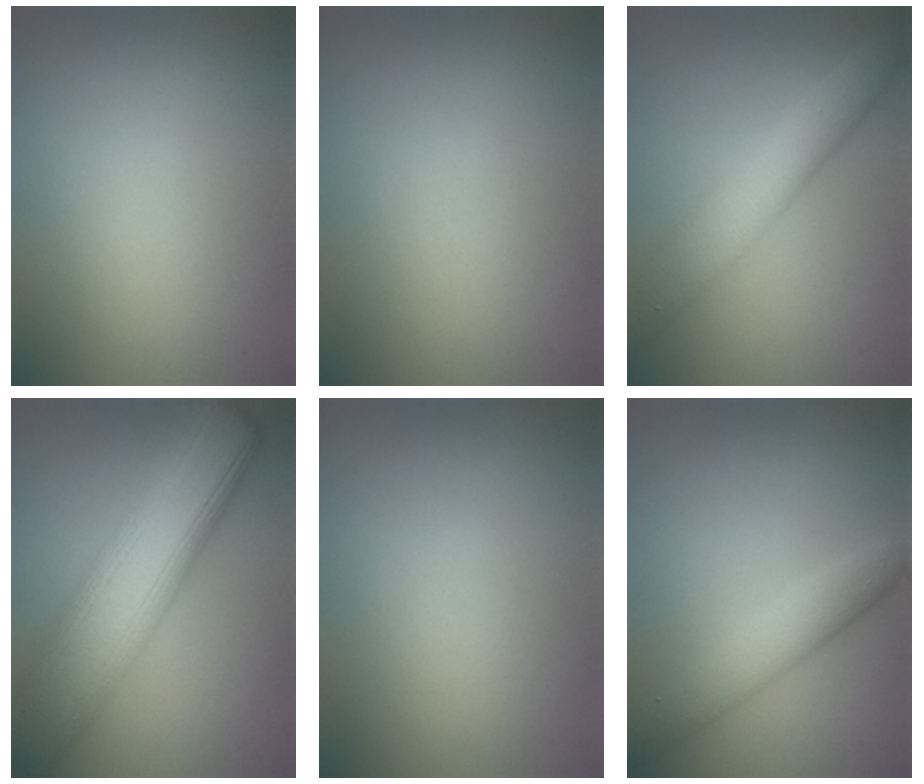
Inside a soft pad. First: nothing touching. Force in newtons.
{"total": 0.0}
{"total": 5.6, "press": 5.6, "slide": 0.2}
{"total": 12.8, "press": 12.7, "slide": 0.8}
{"total": 0.0}
{"total": 3.6, "press": 3.6, "slide": 0.1}